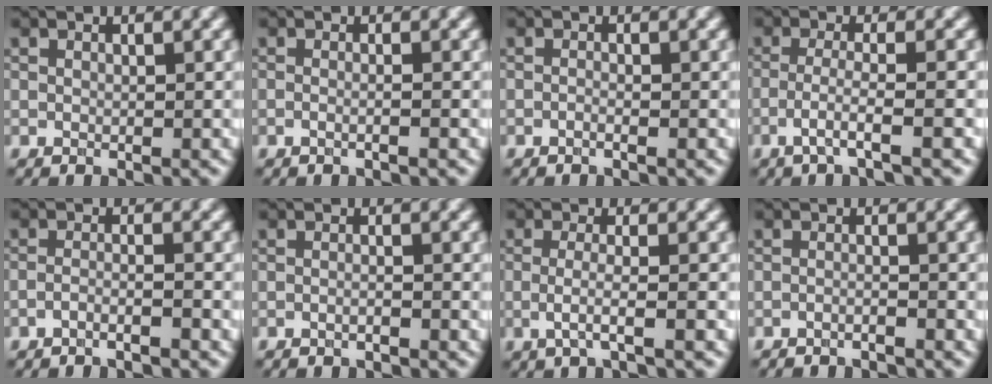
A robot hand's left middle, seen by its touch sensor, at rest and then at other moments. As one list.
[{"total": 1.6, "force": [-0.1, 0.7, 1.4], "torque": [0.005, -0.012, -0.024]}, {"total": 0.6, "force": [-0.4, 0.1, 0.4], "torque": [-0.009, -0.003, -0.008]}, {"total": 3.2, "force": [-1.5, 0.4, 2.9], "torque": [-0.047, 0.002, -0.040]}, {"total": 1.6, "force": [-1.3, 0.2, 1.0], "torque": [-0.014, -0.003, -0.032]}, {"total": 1.0, "force": [-0.6, 0.3, 0.7], "torque": [-0.010, -0.003, -0.017]}, {"total": 2.7, "force": [-0.6, 0.6, 2.5], "torque": [-0.045, -0.005, -0.019]}, {"total": 1.6, "force": [-1.4, 0.3, 0.7], "torque": [-0.003, -0.009, -0.032]}]